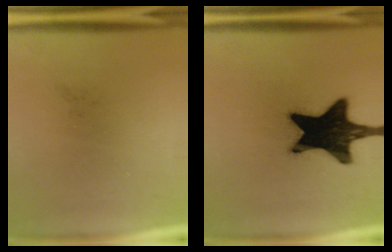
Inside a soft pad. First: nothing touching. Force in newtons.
{"total": 19.9}